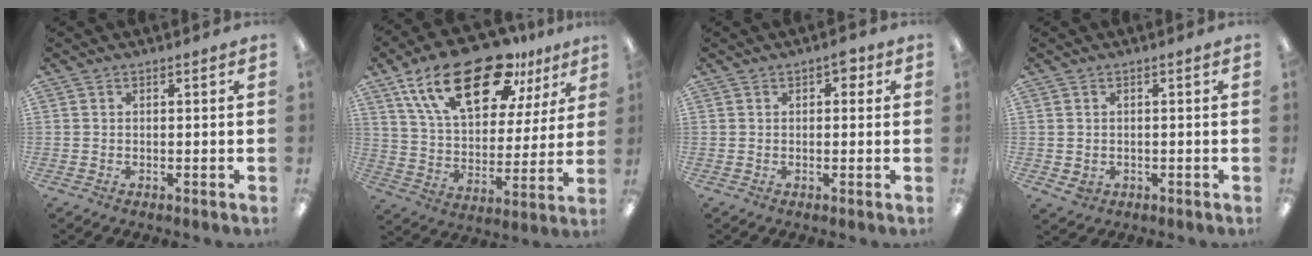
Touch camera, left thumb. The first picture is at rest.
{"total": 24.0, "force": [14.9, 11.0, 15.2], "torque": [-0.263, -0.069, 0.259]}
{"total": 2.9, "force": [1.0, 1.7, 2.1], "torque": [-0.018, -0.003, 0.010]}
{"total": 1.9, "force": [-0.7, 1.7, 0.6], "torque": [-0.001, -0.003, -0.015]}